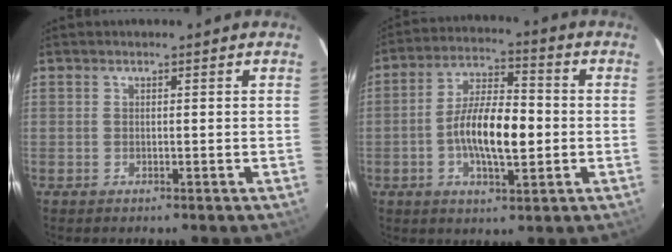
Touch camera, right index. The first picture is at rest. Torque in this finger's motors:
{"motor_torque": [1.57, -0.29, 0.90, 0.18]}